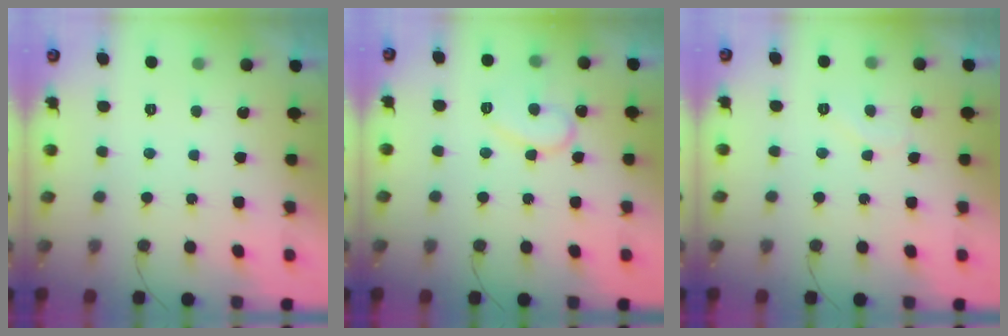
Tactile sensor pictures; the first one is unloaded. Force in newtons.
{"total": 10.4, "press": 10.4, "slide": 0.9}
{"total": 5.6, "press": 5.6, "slide": 0.5}